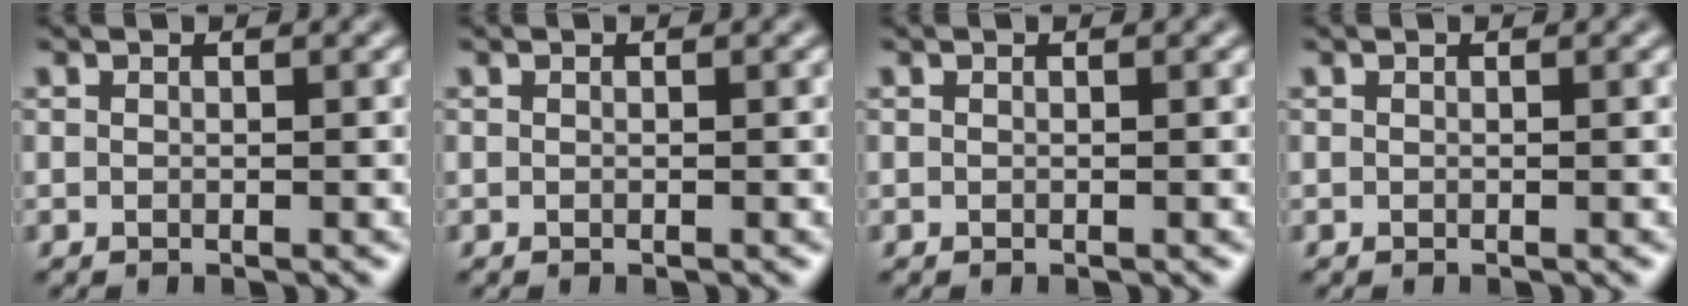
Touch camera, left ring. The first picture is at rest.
{"total": 0.0}
{"total": 0.0}
{"total": 0.0}